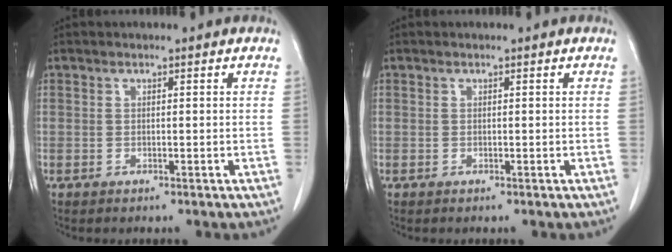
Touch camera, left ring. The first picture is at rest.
{"total": 0.0}